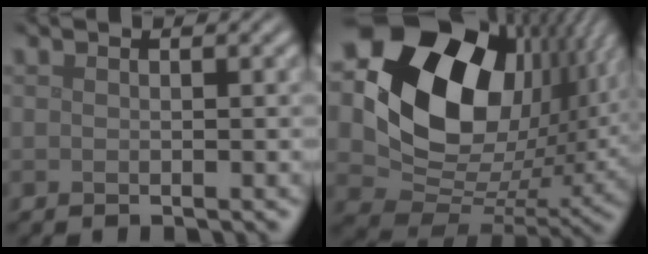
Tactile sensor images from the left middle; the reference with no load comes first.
{"total": 19.8, "force": [6.3, 13.5, 13.1], "torque": [-0.273, 0.008, 0.117]}